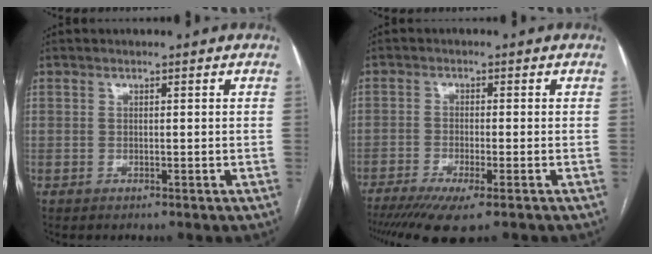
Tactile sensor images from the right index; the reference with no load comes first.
{"total": 9.1, "force": [-6.4, 1.1, 6.4], "torque": [-0.102, -0.020, -0.105]}